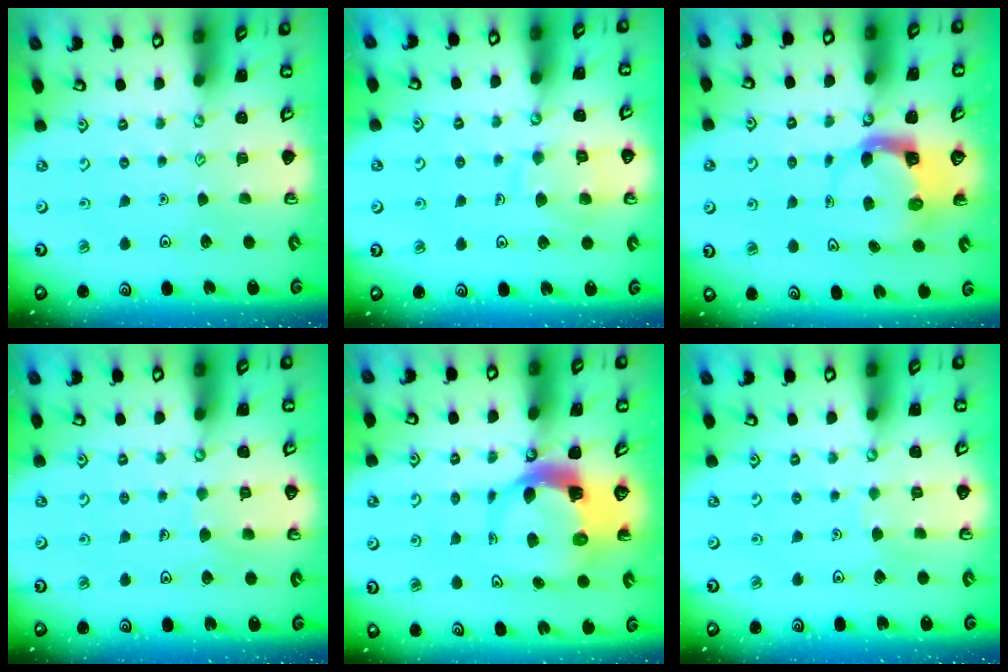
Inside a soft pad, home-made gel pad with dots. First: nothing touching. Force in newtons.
{"total": 9.0, "press": 9.0, "slide": 0.9}
{"total": 3.9, "press": 3.8, "slide": 0.6}
{"total": 5.6, "press": 5.6, "slide": 0.2}
{"total": 6.8, "press": 6.7, "slide": 1.2}
{"total": 2.7, "press": 2.7, "slide": 0.1}